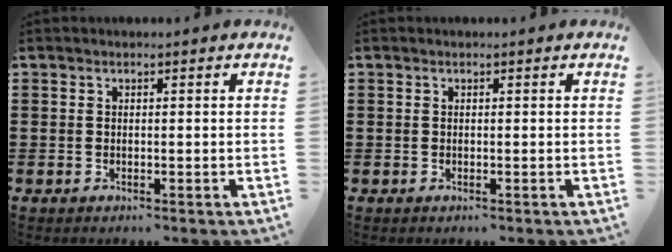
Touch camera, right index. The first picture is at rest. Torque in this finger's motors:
{"motor_torque": [-0.27, 0.29, 0.00, 0.00]}